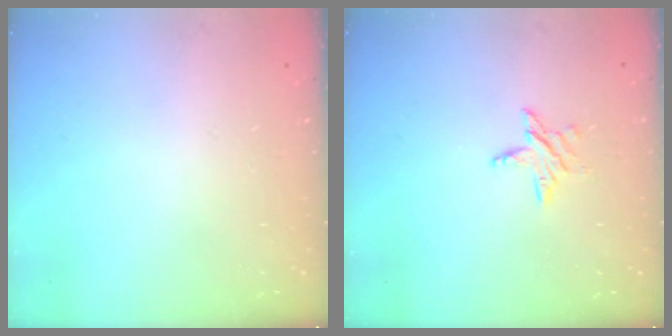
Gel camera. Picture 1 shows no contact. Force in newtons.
{"total": 5.0, "press": 5.0, "slide": 0.6}